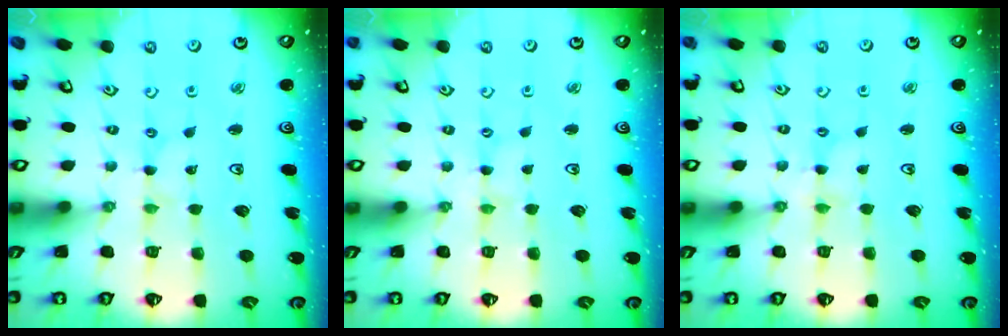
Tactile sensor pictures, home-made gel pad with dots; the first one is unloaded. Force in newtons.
{"total": 0.0}
{"total": 1.3, "press": 1.3, "slide": 0.2}